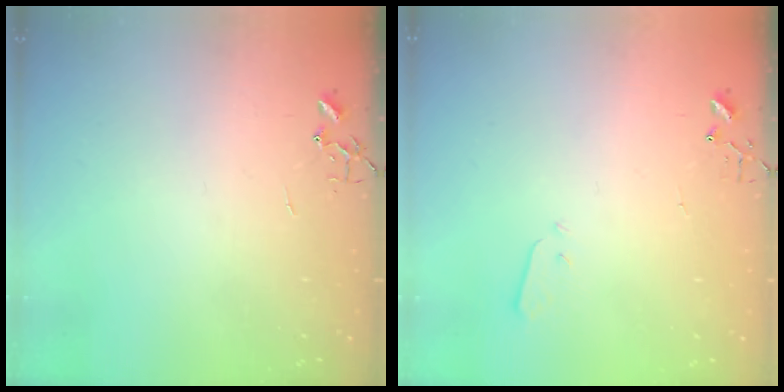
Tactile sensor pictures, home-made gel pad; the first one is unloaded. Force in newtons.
{"total": 2.2, "press": 2.1, "slide": 0.3}